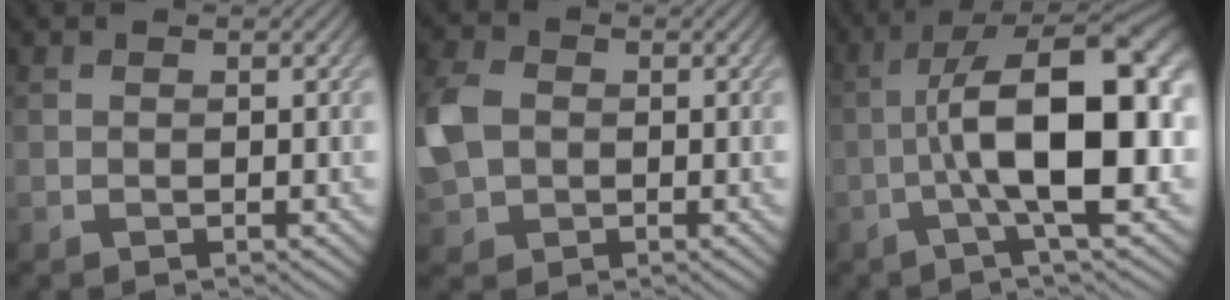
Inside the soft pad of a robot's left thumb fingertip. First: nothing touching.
{"total": 6.9, "force": [0.0, 5.4, 4.3], "torque": [-0.130, -0.001, -0.007]}
{"total": 13.6, "force": [-1.3, 4.0, 13.0], "torque": [-0.211, 0.016, -0.025]}